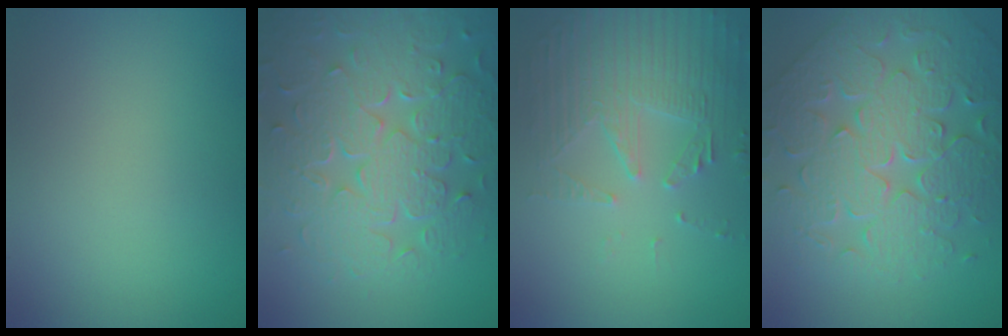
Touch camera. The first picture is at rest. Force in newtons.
{"total": 8.8, "press": 6.3, "slide": 6.1}
{"total": 5.5, "press": 3.7, "slide": 4.0}
{"total": 6.8, "press": 6.0, "slide": 3.2}